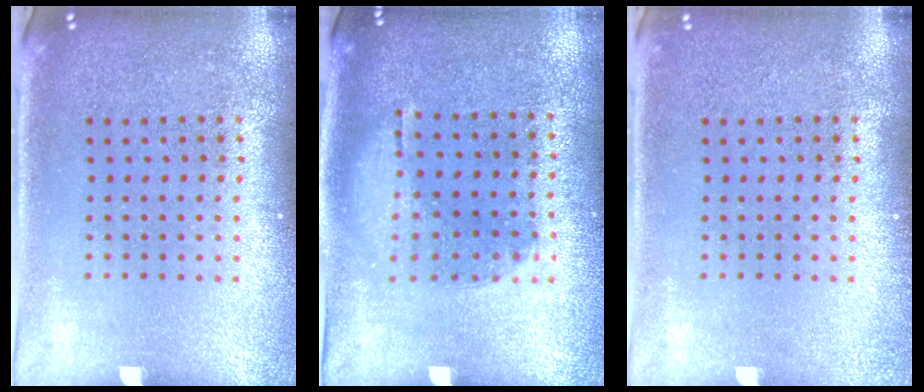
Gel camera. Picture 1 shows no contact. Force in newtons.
{"total": 1.1, "press": 0.8, "slide": 0.7}
{"total": 0.9, "press": 0.8, "slide": 0.2}